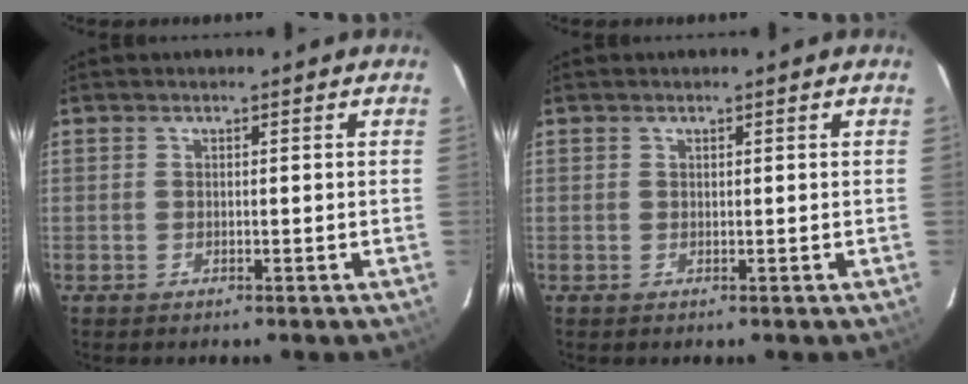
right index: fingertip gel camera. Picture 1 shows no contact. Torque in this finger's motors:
{"motor_torque": [0.09, 0.03, 0.07, 0.01]}